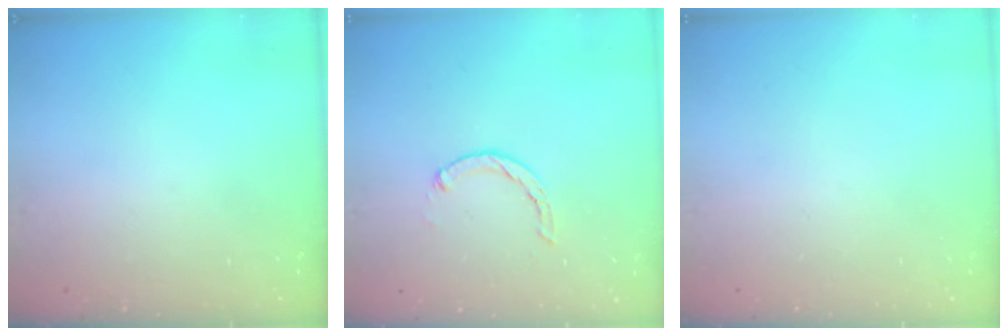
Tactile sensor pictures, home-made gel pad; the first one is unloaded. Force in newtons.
{"total": 2.0, "press": 2.0, "slide": 0.4}
{"total": 0.0}